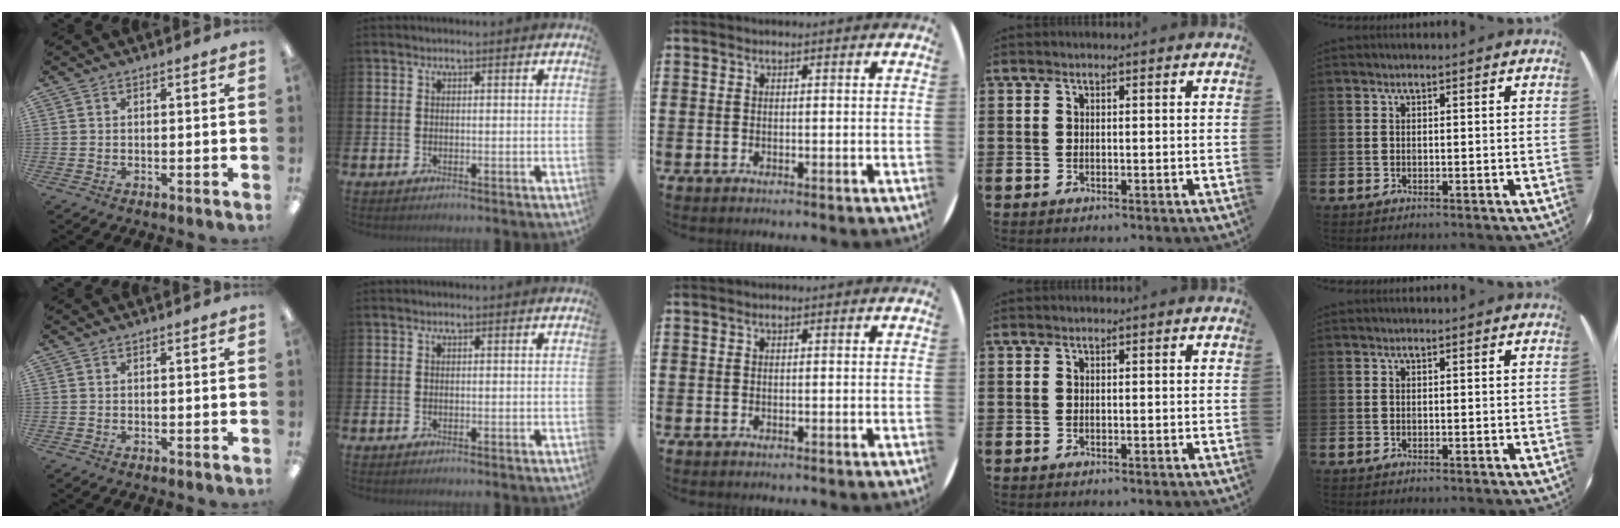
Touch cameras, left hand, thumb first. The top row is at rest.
{}